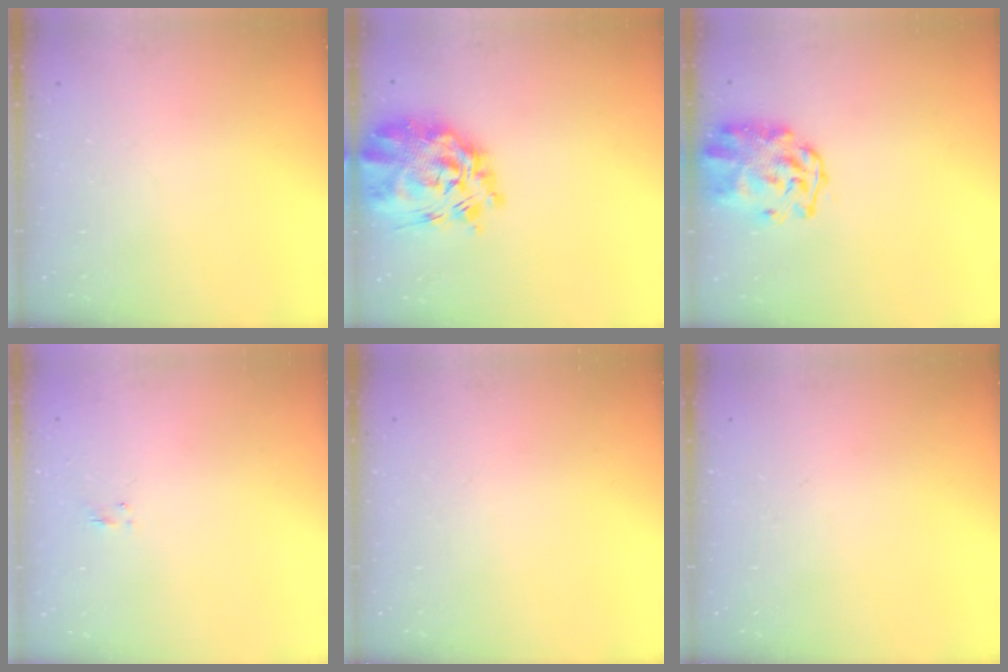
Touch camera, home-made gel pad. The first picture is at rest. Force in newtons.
{"total": 8.4, "press": 7.6, "slide": 3.4}
{"total": 2.8, "press": 2.7, "slide": 0.7}
{"total": 1.3, "press": 1.1, "slide": 0.6}
{"total": 0.0}
{"total": 0.0}